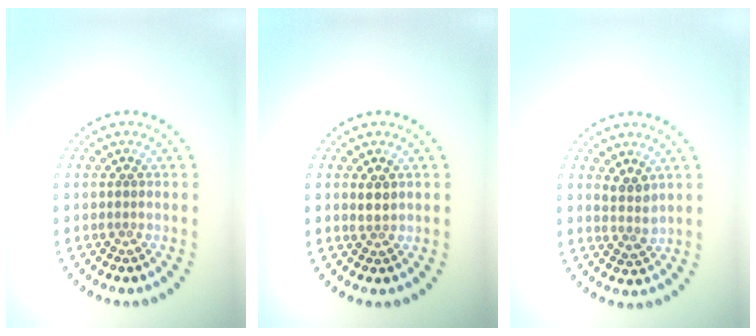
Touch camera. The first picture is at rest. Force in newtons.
{"total": 1.2, "press": 1.0, "slide": 0.7}
{"total": 1.8, "press": 1.5, "slide": 1.0}